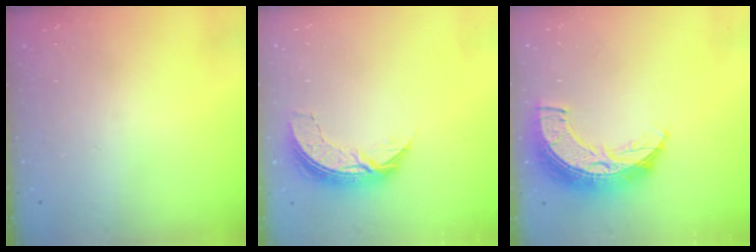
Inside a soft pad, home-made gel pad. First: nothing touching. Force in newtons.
{"total": 7.4, "press": 7.3, "slide": 0.5}
{"total": 12.3, "press": 12.3, "slide": 0.9}